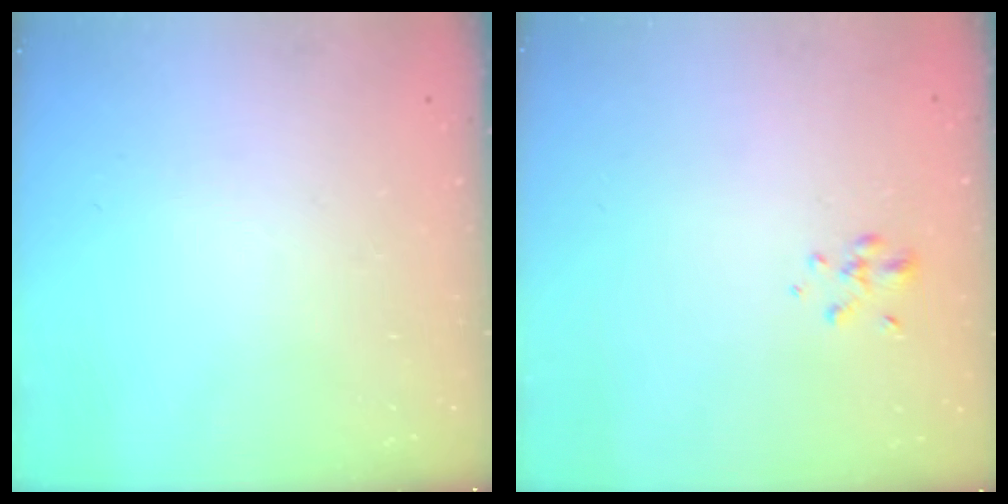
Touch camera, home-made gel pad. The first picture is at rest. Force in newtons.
{"total": 2.6, "press": 2.5, "slide": 0.9}